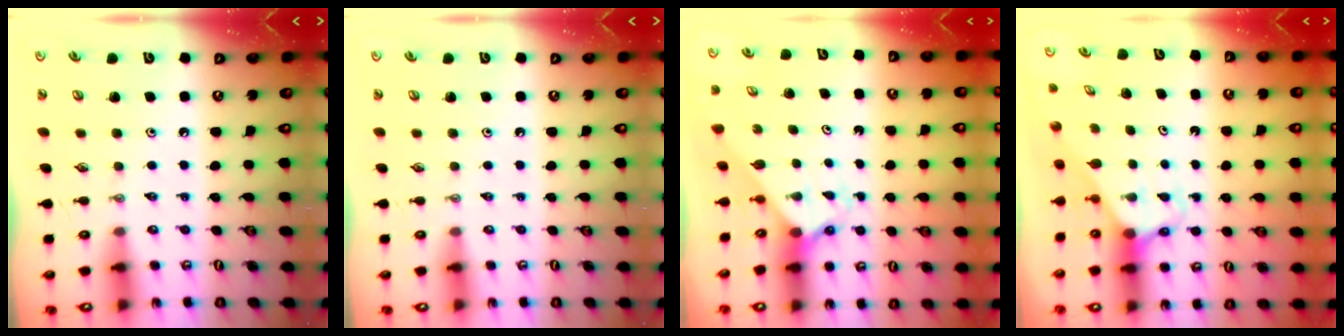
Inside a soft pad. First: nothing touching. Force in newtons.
{"total": 0.0}
{"total": 2.0, "press": 2.0, "slide": 0.2}
{"total": 2.6, "press": 2.6, "slide": 0.1}